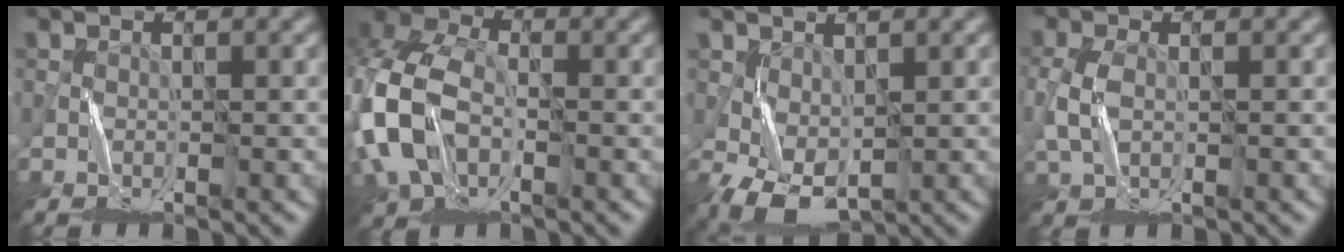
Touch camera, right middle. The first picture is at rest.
{"total": 9.6, "force": [-2.1, 6.6, 6.7], "torque": [-0.178, -0.003, -0.053]}
{"total": 3.9, "force": [-0.2, 2.3, 3.1], "torque": [-0.080, -0.001, 0.001]}
{"total": 2.7, "force": [-0.4, 1.5, 2.3], "torque": [-0.070, -0.002, -0.005]}